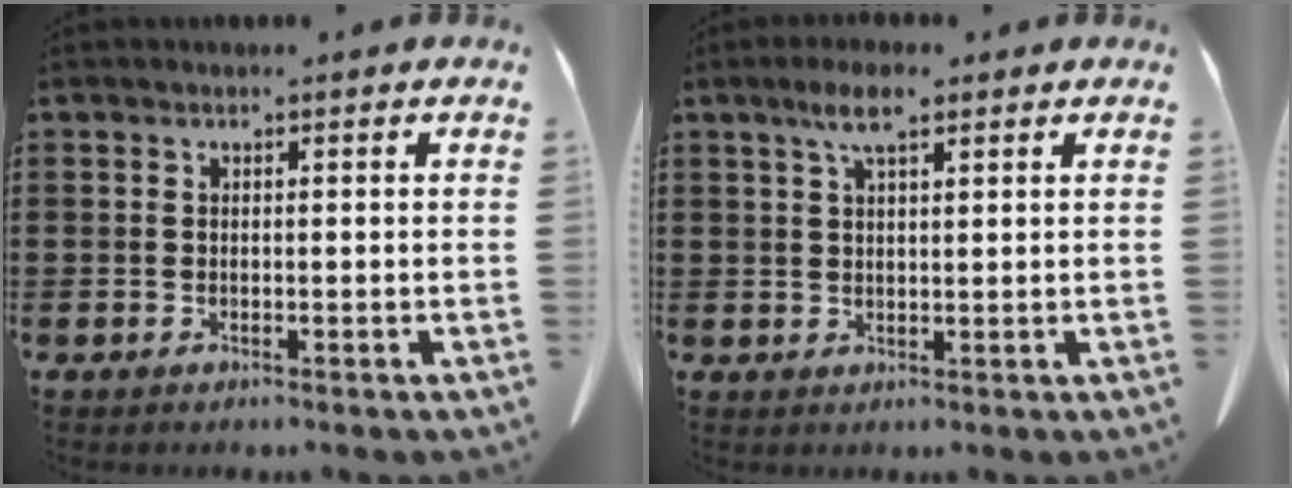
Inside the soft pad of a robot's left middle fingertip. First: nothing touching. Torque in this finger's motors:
{"motor_torque": [1.31, -0.07, 0.20, 0.11]}